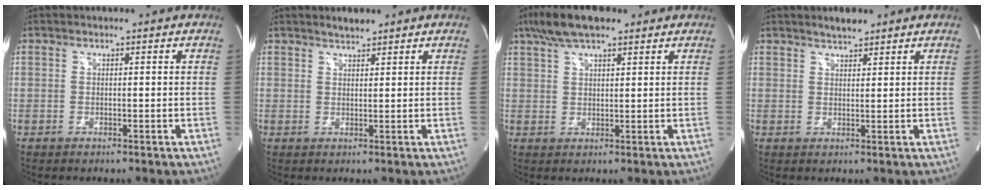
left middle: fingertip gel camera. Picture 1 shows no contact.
{"total": 2.0, "force": [1.9, 0.3, 0.6], "torque": [-0.021, 0.003, 0.035]}
{"total": 8.0, "force": [5.7, 2.3, 5.0], "torque": [-0.104, 0.022, 0.103]}
{"total": 2.6, "force": [2.3, 0.6, 1.0], "torque": [-0.026, 0.004, 0.040]}